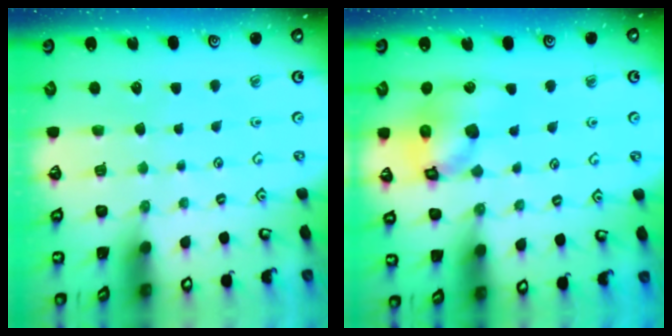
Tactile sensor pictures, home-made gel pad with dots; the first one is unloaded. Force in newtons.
{"total": 14.6, "press": 14.5, "slide": 2.1}